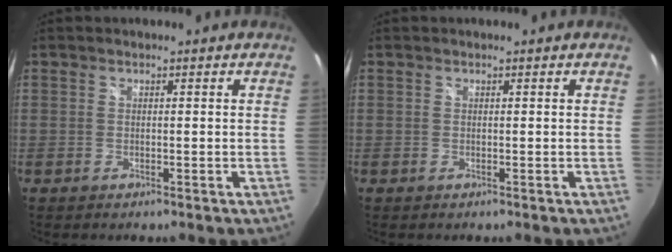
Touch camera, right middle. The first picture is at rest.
{"total": 0.0}